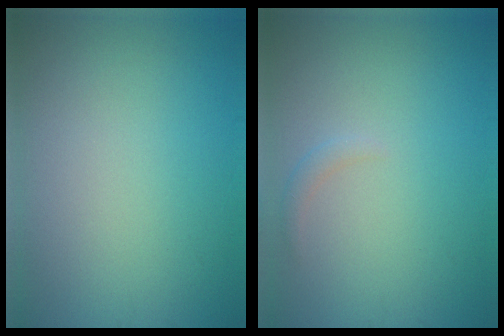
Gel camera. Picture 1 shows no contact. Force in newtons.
{"total": 0.8, "press": 0.8, "slide": 0.1}